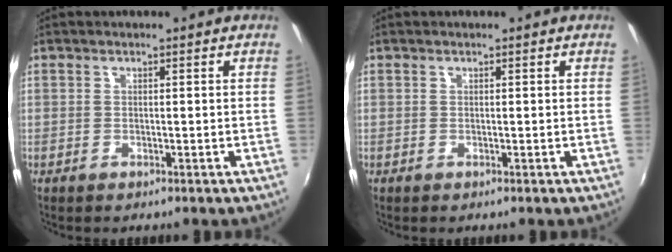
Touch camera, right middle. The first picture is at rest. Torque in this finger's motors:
{"motor_torque": [-0.05, -0.02, 0.04, 0.00]}